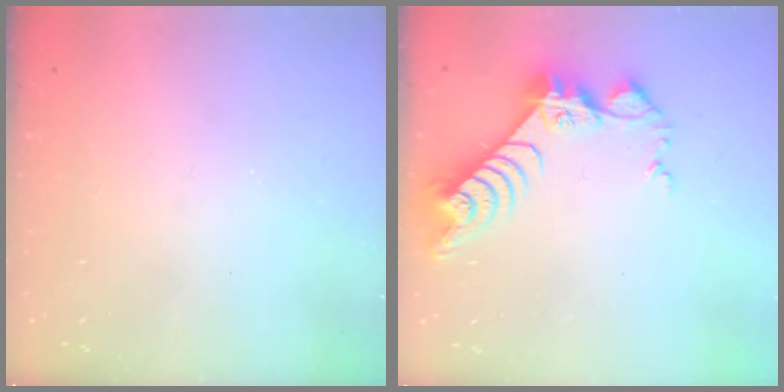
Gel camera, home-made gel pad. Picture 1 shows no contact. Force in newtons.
{"total": 9.3, "press": 9.3, "slide": 0.7}